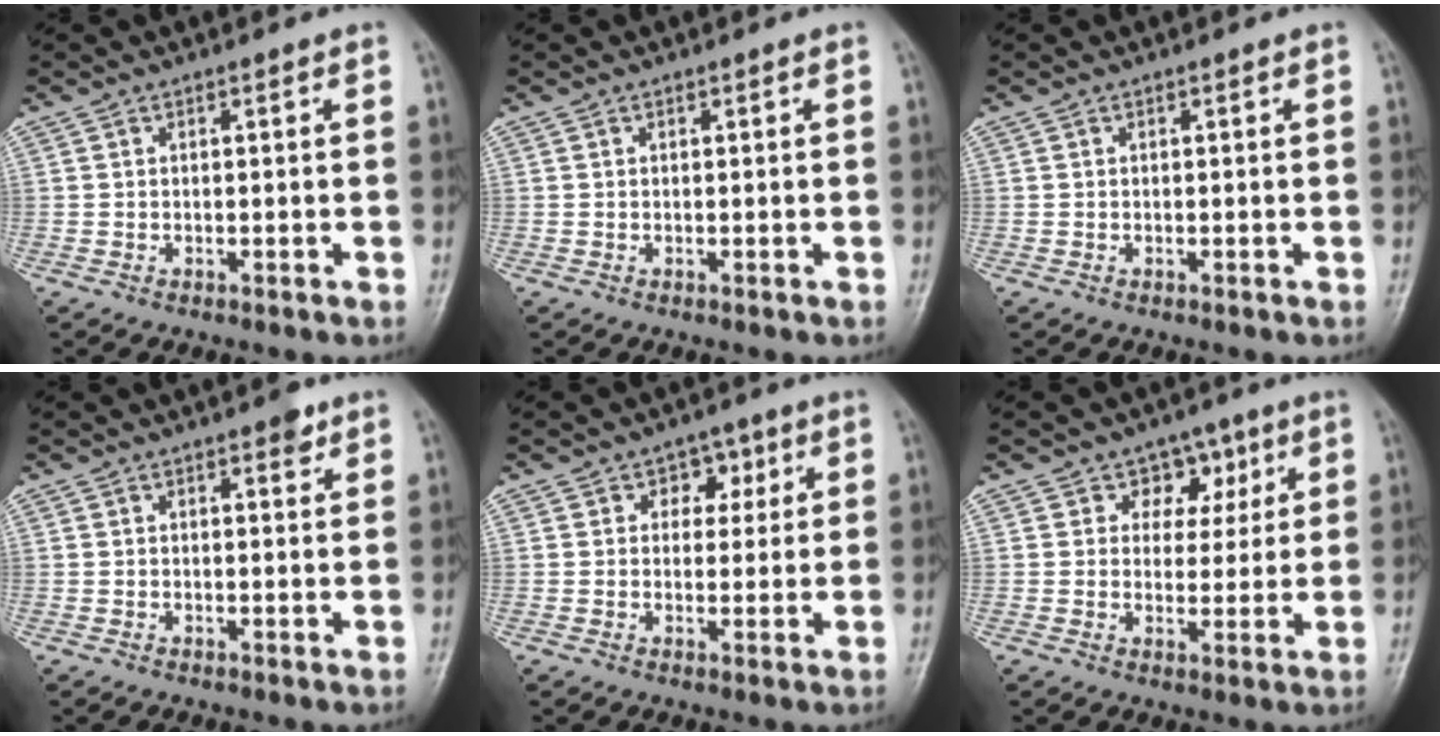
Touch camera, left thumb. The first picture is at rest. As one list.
[{"total": 0.0}, {"total": 0.0}, {"total": 2.1, "force": [1.3, 1.0, 1.4], "torque": [-0.012, -0.005, 0.016]}, {"total": 4.6, "force": [1.7, 3.6, 2.3], "torque": [0.008, -0.002, 0.019]}, {"total": 6.2, "force": [2.9, 5.1, 2.1], "torque": [0.013, -0.005, 0.038]}]